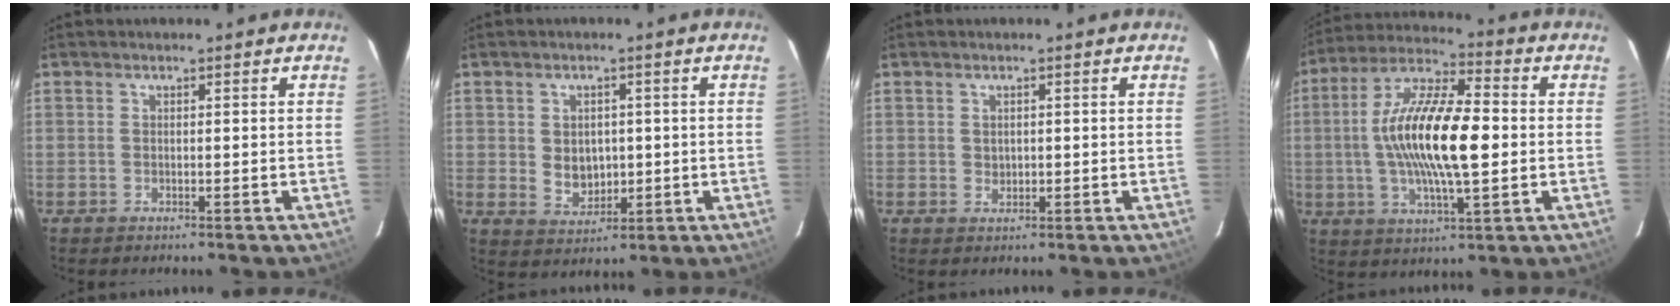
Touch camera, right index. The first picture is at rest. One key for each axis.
{"total": 5.7, "fx": 0.2, "fy": 4.7, "fz": 3.3, "tx": -0.059, "ty": -0.001, "tz": 0.016}
{"total": 1.3, "fx": 0.4, "fy": 1.2, "fz": 0.5, "tx": -0.005, "ty": 0.003, "tz": 0.010}
{"total": 17.6, "fx": -0.2, "fy": 5.2, "fz": 16.8, "tx": -0.322, "ty": 0.009, "tz": -0.012}